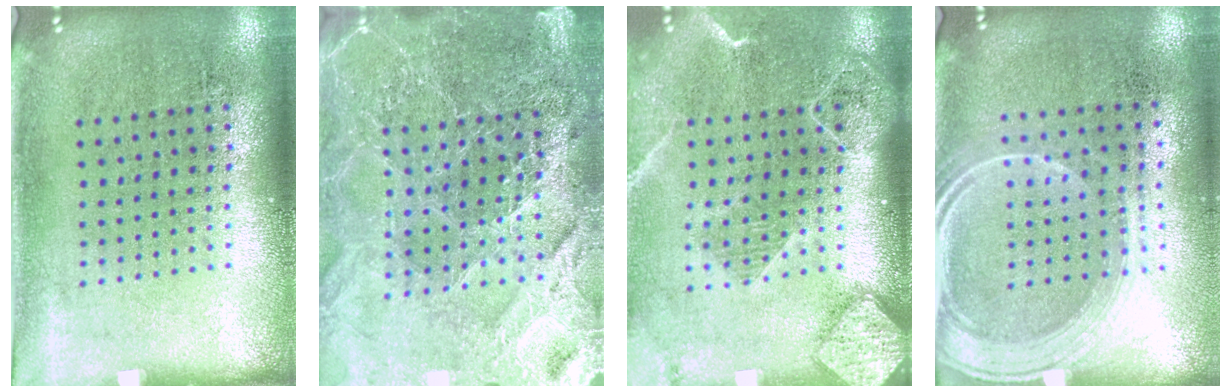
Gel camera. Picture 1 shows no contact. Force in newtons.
{"total": 4.6, "press": 4.2, "slide": 1.8}
{"total": 2.1, "press": 1.9, "slide": 1.0}
{"total": 1.6, "press": 1.4, "slide": 0.8}